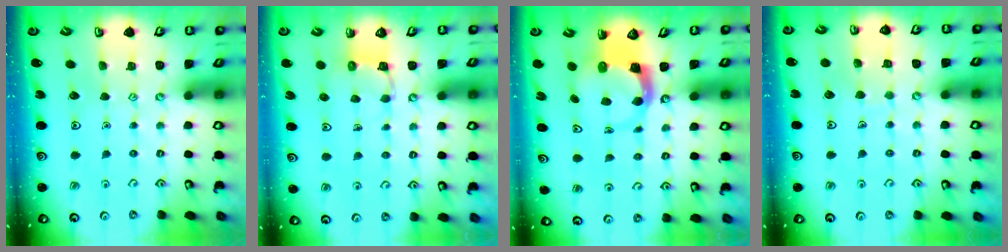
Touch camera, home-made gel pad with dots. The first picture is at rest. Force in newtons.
{"total": 4.7, "press": 4.7, "slide": 0.4}
{"total": 3.8, "press": 3.8, "slide": 0.6}
{"total": 4.7, "press": 4.6, "slide": 0.4}